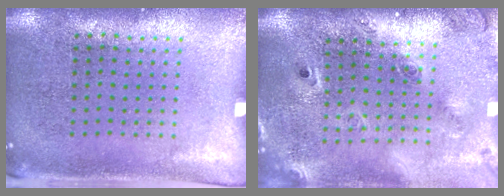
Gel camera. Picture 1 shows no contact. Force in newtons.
{"total": 2.5, "press": 1.8, "slide": 1.7}